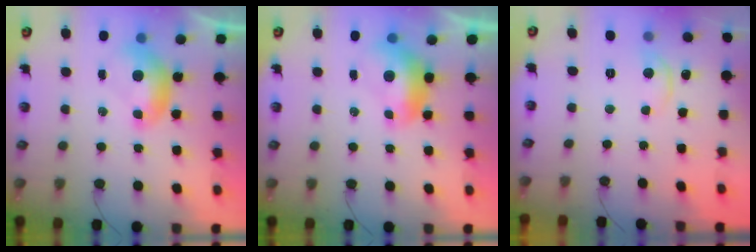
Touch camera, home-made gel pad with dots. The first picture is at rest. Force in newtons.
{"total": 1.6, "press": 1.4, "slide": 0.7}
{"total": 1.4, "press": 1.3, "slide": 0.5}